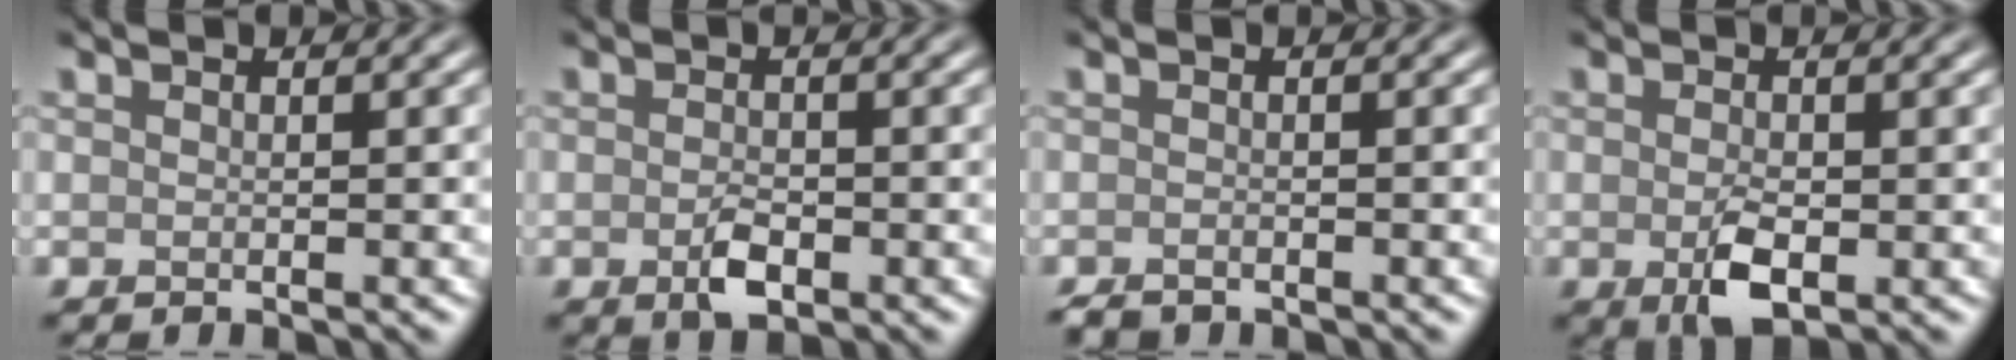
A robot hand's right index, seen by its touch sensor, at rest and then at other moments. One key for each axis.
{"total": 2.3, "fx": -0.8, "fy": 1.2, "fz": 1.8, "tx": -0.034, "ty": -0.002, "tz": -0.015}
{"total": 1.1, "fx": -1.0, "fy": 0.3, "fz": 0.4, "tx": -0.006, "ty": -0.004, "tz": -0.020}
{"total": 3.5, "fx": -0.8, "fy": 1.7, "fz": 2.9, "tx": -0.059, "ty": -0.009, "tz": -0.012}